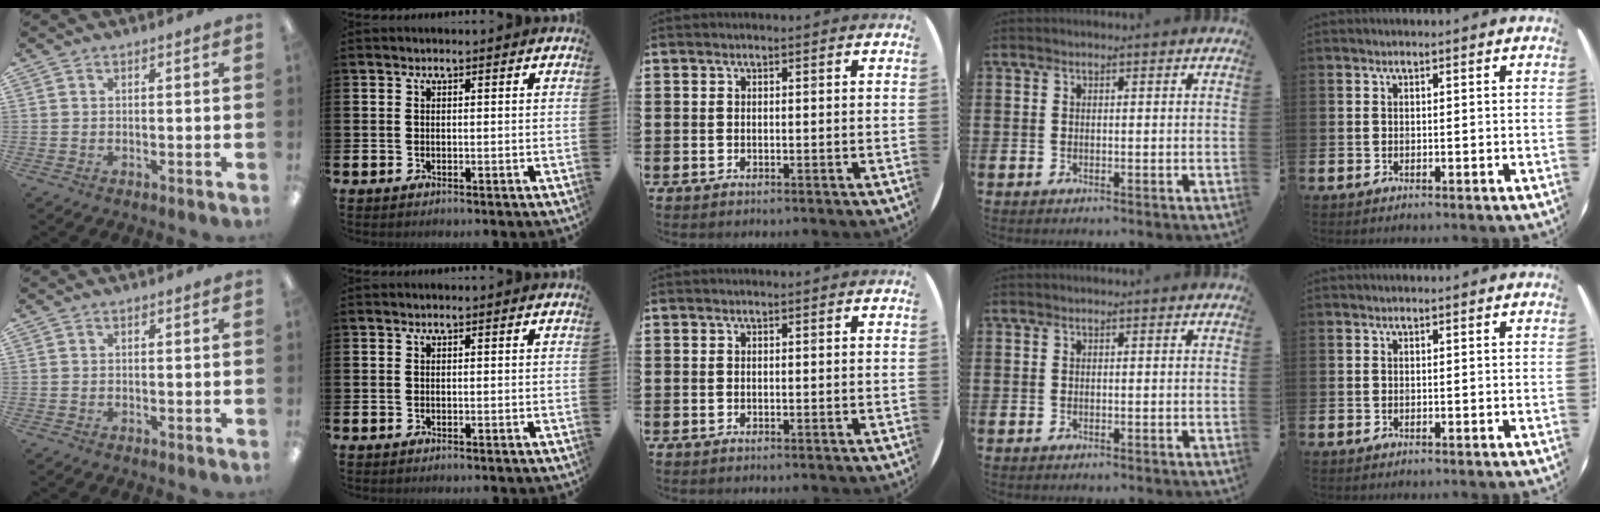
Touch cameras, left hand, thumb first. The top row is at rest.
{}